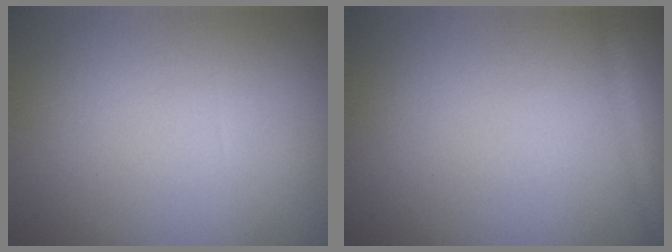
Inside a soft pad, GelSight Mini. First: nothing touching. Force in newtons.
{"total": 1.3, "press": 1.3, "slide": 0.0}